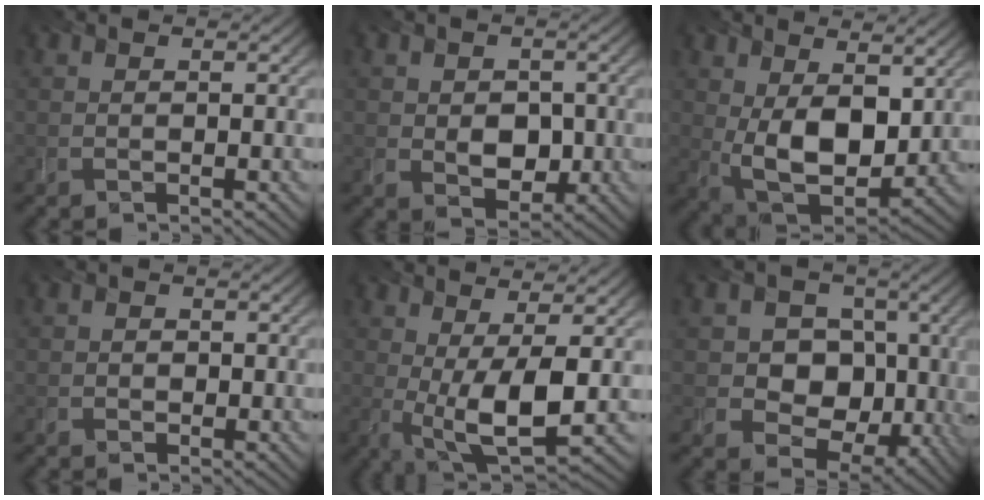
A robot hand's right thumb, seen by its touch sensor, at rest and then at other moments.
{"total": 4.1, "force": [-0.2, 3.2, 2.6], "torque": [-0.046, -0.011, -0.001]}
{"total": 11.1, "force": [1.6, 6.4, 9.0], "torque": [-0.192, -0.015, 0.034]}
{"total": 0.8, "force": [-0.3, 0.8, 0.0], "torque": [0.007, -0.006, -0.004]}
{"total": 8.7, "force": [-0.4, 2.9, 8.2], "torque": [-0.157, -0.008, -0.004]}
{"total": 10.0, "force": [0.4, 8.5, 5.4], "torque": [-0.097, -0.013, -0.014]}